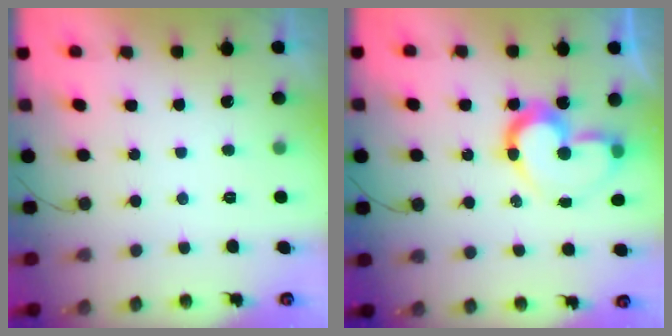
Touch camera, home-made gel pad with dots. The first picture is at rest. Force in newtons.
{"total": 13.1, "press": 13.0, "slide": 2.1}